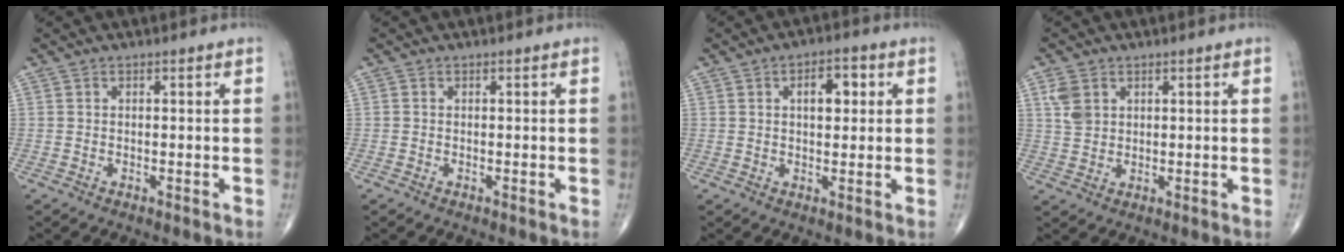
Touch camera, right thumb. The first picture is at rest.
{"total": 0.0}
{"total": 5.9, "force": [1.6, 3.1, 4.7], "torque": [-0.053, 0.005, 0.022]}
{"total": 4.4, "force": [1.8, 3.2, 2.5], "torque": [-0.043, -0.002, 0.042]}